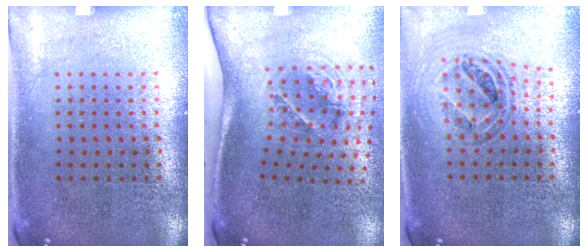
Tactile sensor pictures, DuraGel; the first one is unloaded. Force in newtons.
{"total": 2.0, "press": 1.3, "slide": 1.6}
{"total": 0.9, "press": 0.9, "slide": 0.1}